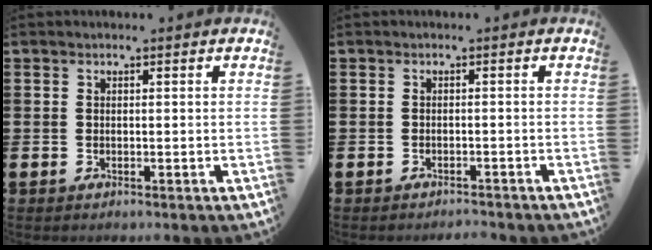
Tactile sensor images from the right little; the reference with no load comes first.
{"total": 1.0, "force": [-1.0, 0.0, 0.0], "torque": [-0.003, 0.001, -0.021]}